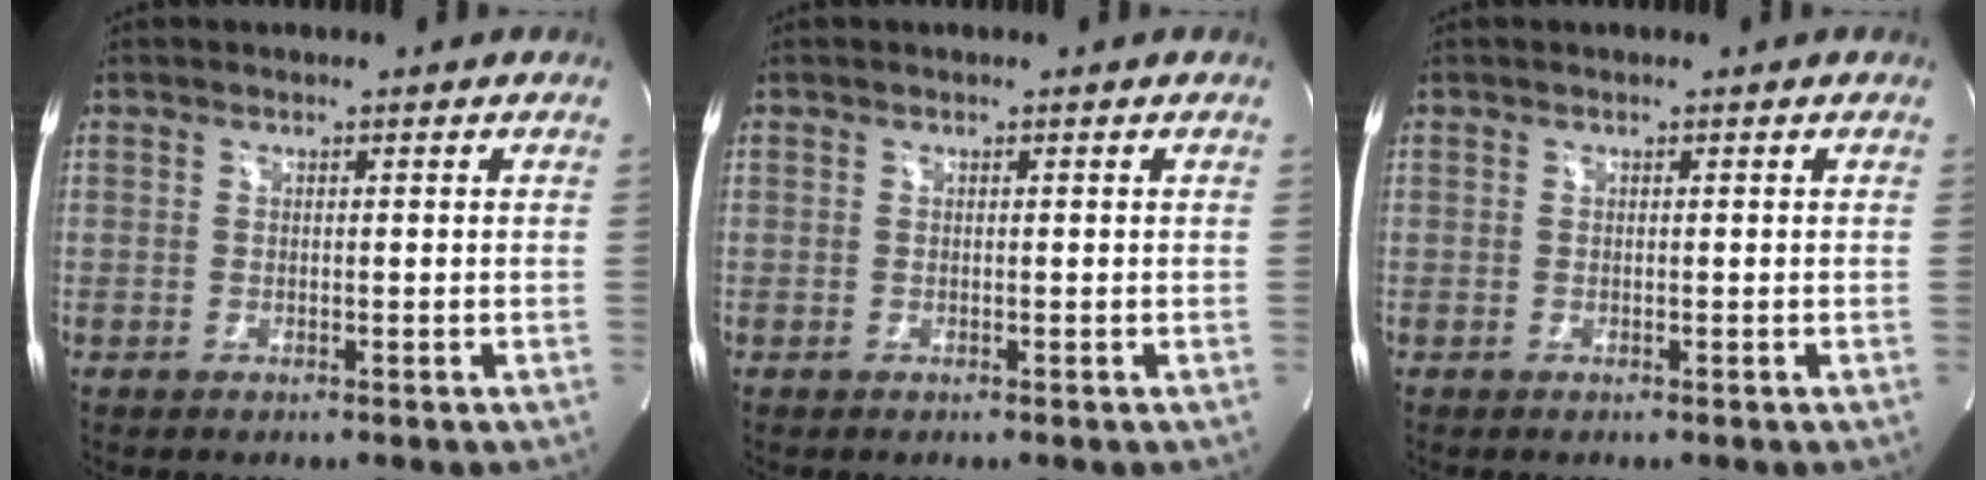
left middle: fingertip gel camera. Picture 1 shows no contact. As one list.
[{"total": 0.0}, {"total": 0.0}]